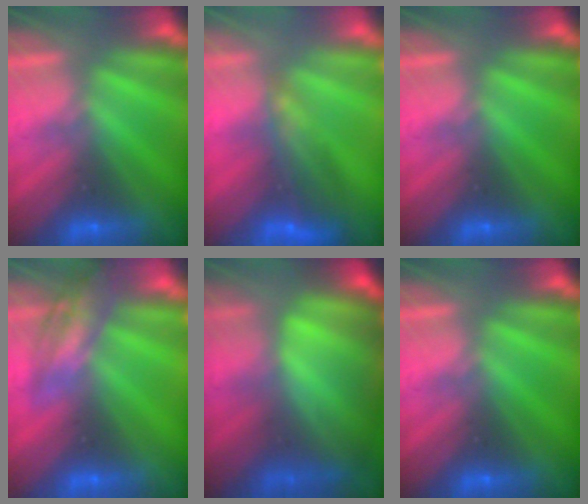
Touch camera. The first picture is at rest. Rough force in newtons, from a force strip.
{"total": 10.4}
{"total": 0.0}
{"total": 2.3}
{"total": 8.2}
{"total": 0.0}